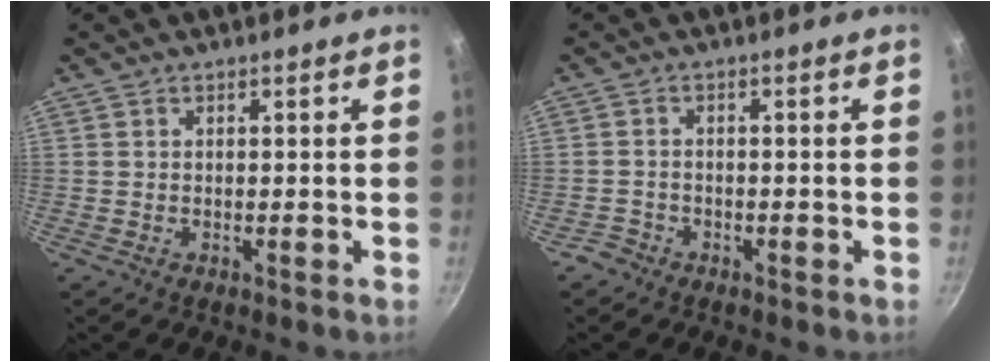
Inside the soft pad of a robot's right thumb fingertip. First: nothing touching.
{"total": 2.2, "force": [-1.6, 1.5, 0.1], "torque": [0.002, 0.024, -0.027]}